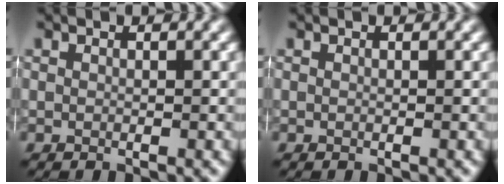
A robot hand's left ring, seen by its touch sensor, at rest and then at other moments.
{"total": 0.0}